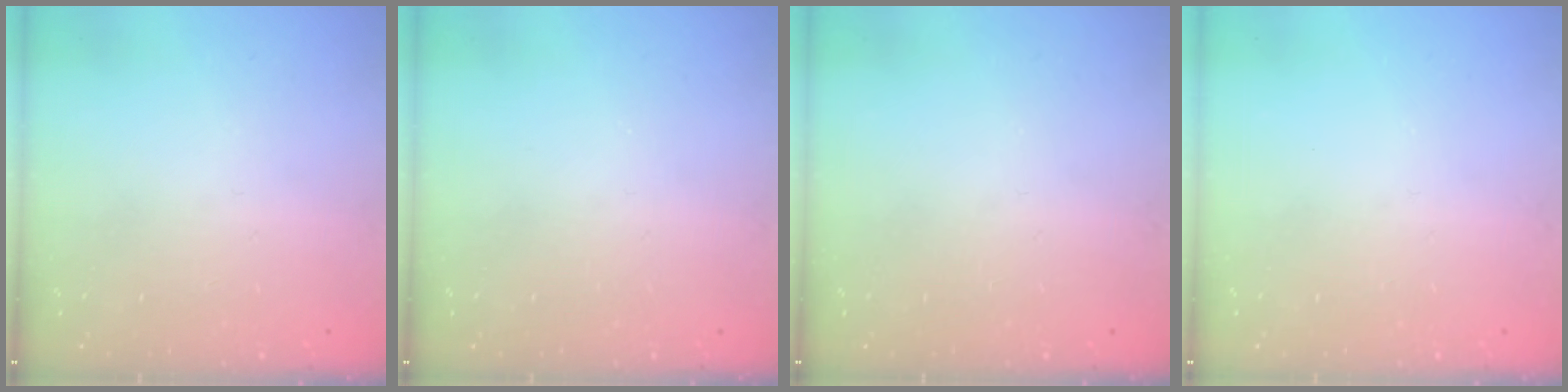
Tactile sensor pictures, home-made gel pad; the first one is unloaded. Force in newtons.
{"total": 0.0}
{"total": 0.0}
{"total": 0.0}